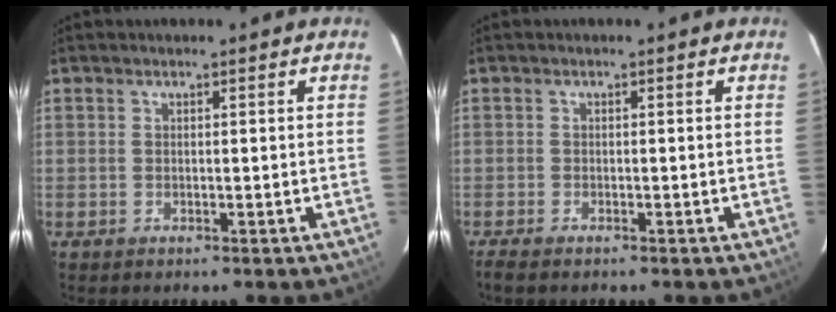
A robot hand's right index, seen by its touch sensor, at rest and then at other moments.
{"total": 2.3, "force": [-2.0, 0.6, 1.1], "torque": [-0.031, -0.009, -0.035]}